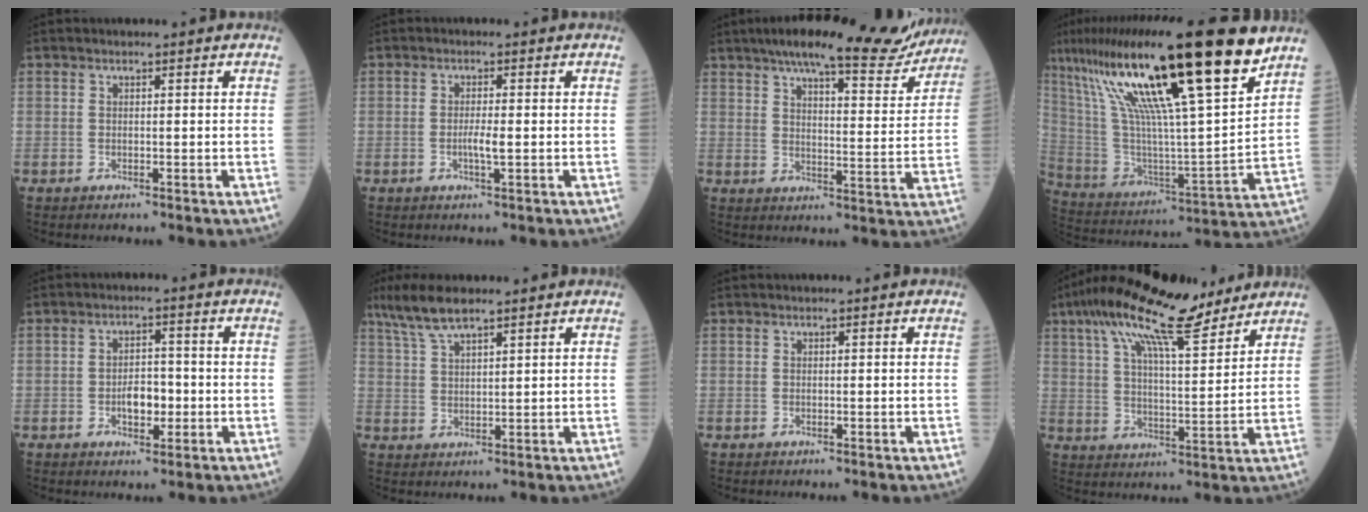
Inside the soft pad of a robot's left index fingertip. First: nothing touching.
{"total": 2.4, "force": [-0.5, 0.1, 2.3], "torque": [-0.046, -0.002, -0.008]}
{"total": 19.6, "force": [17.1, 3.4, 9.0], "torque": [-0.126, -0.001, 0.220]}
{"total": 27.1, "force": [17.2, 1.5, 20.8], "torque": [-0.378, 0.021, 0.299]}
{"total": 4.3, "force": [-1.1, 2.2, 3.5], "torque": [-0.059, 0.007, -0.017]}
{"total": 6.5, "force": [5.0, 0.9, 4.1], "torque": [-0.093, 0.016, 0.099]}
{"total": 0.0}
{"total": 16.6, "force": [12.6, 2.8, 10.4], "torque": [-0.187, 0.031, 0.208]}